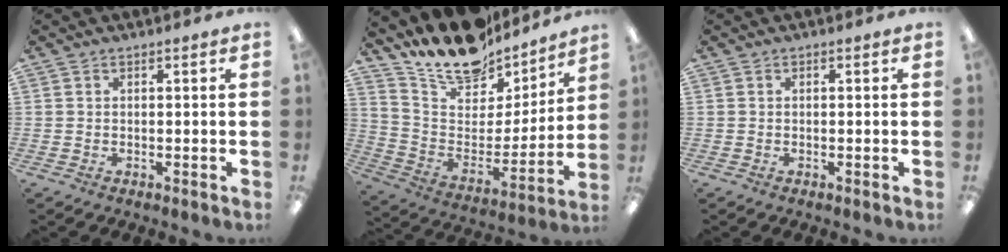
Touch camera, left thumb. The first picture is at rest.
{"total": 16.4, "force": [14.3, 6.7, 4.5], "torque": [-0.096, -0.120, 0.254]}
{"total": 0.0}